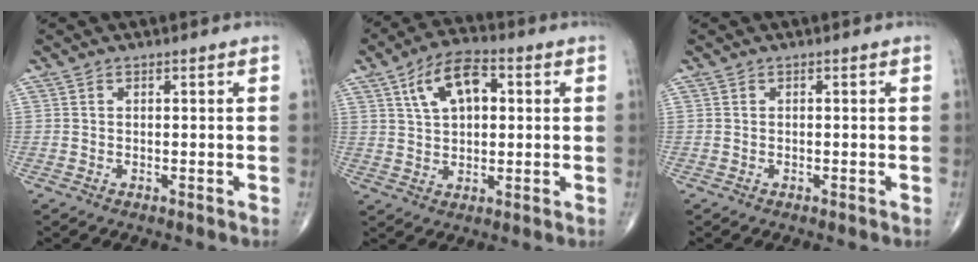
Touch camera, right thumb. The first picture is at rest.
{"total": 10.5, "force": [3.3, 5.8, 8.1], "torque": [-0.128, 0.008, 0.052]}
{"total": 0.0}